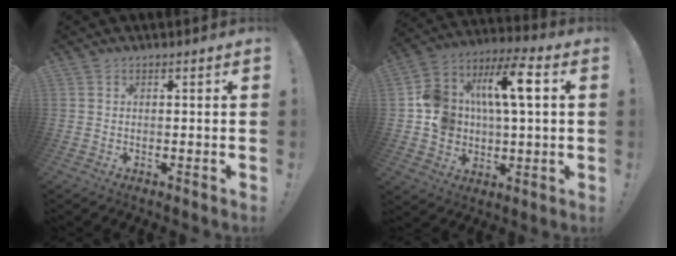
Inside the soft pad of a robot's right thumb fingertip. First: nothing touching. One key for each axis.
{"total": 14.4, "fx": 2.7, "fy": 10.2, "fz": 9.7, "tx": -0.161, "ty": 0.009, "tz": 0.052}